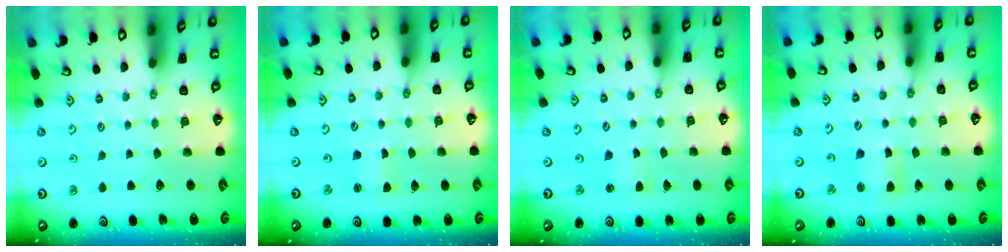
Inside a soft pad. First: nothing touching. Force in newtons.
{"total": 1.1, "press": 1.1, "slide": 0.1}
{"total": 2.1, "press": 2.1, "slide": 0.3}
{"total": 5.3, "press": 5.3, "slide": 0.8}